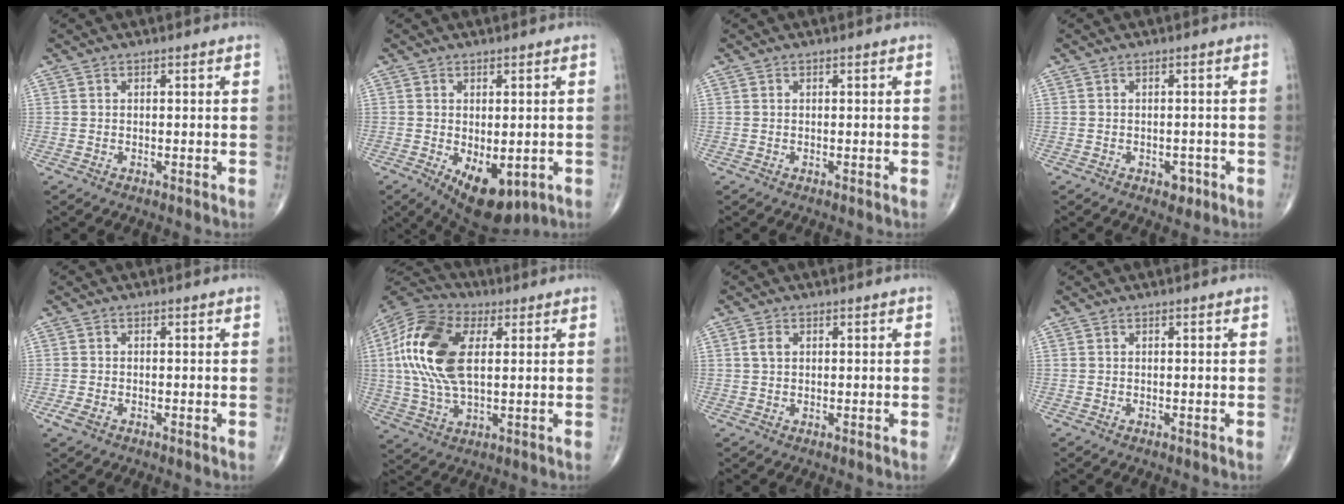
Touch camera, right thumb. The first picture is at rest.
{"total": 9.9, "force": [-3.4, 5.1, 7.8], "torque": [-0.098, -0.008, -0.035]}
{"total": 0.0}
{"total": 2.1, "force": [-1.0, 1.4, 1.2], "torque": [-0.002, 0.004, -0.011]}
{"total": 2.0, "force": [-1.0, 1.1, 1.4], "torque": [-0.033, -0.002, -0.020]}
{"total": 18.0, "force": [3.2, 9.6, 14.8], "torque": [-0.313, 0.010, 0.051]}
{"total": 2.1, "force": [0.6, 1.5, 1.3], "torque": [-0.024, 0.005, 0.012]}
{"total": 0.0}